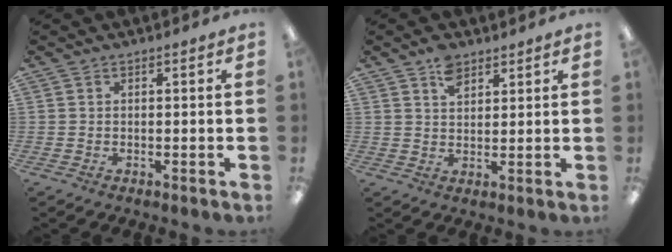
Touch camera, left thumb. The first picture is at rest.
{"total": 4.9, "force": [3.4, 2.7, 2.3], "torque": [-0.038, -0.010, 0.062]}